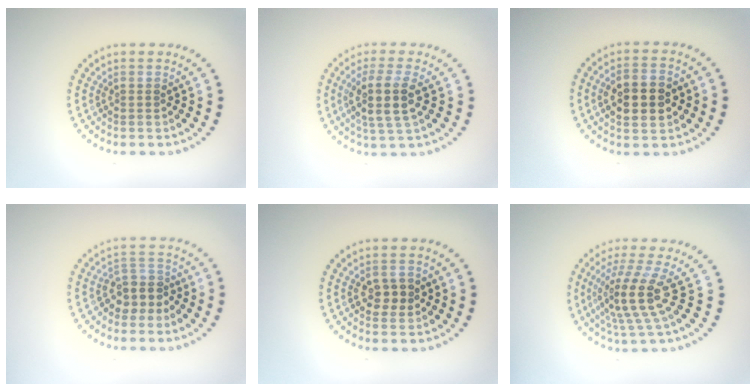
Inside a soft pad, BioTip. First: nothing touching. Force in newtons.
{"total": 3.8, "press": 3.2, "slide": 2.0}
{"total": 5.0, "press": 5.0, "slide": 0.3}
{"total": 3.0, "press": 2.5, "slide": 1.7}
{"total": 2.5, "press": 2.5, "slide": 0.1}
{"total": 4.6, "press": 3.5, "slide": 3.0}